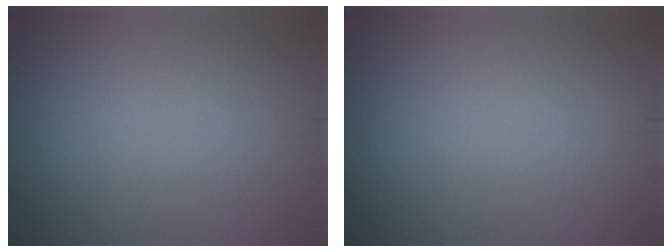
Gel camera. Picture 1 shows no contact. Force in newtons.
{"total": 0.0}